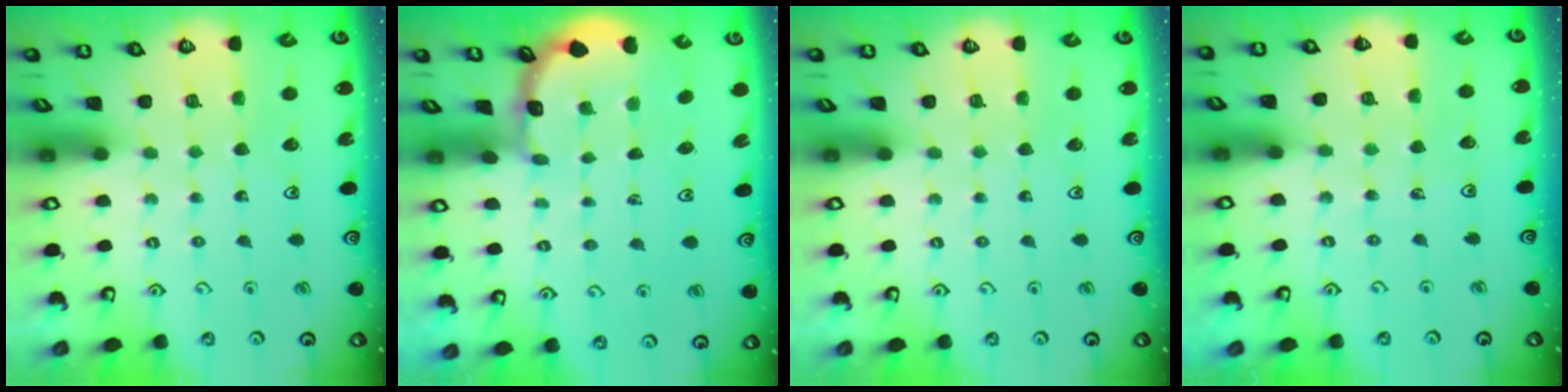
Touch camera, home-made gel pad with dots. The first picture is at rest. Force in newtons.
{"total": 1.8, "press": 1.8, "slide": 0.3}
{"total": 0.0}
{"total": 5.4, "press": 5.3, "slide": 0.9}